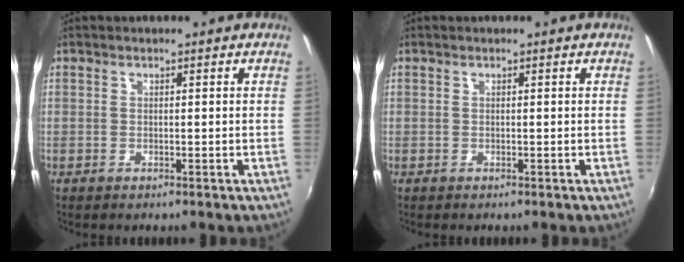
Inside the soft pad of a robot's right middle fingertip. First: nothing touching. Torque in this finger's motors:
{"motor_torque": [0.09, -0.15, -0.01, 0.01]}